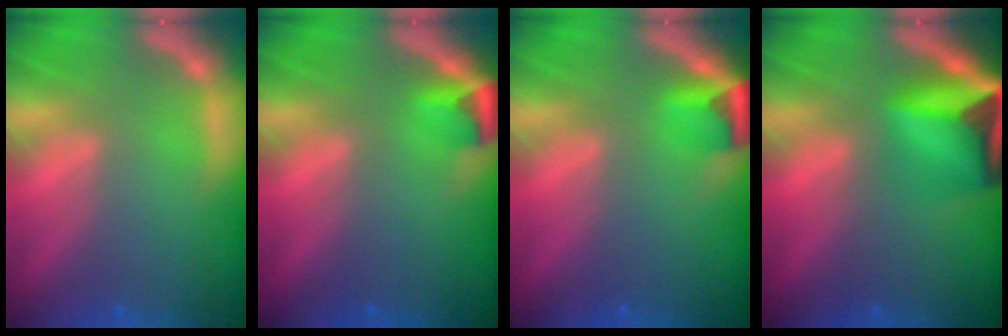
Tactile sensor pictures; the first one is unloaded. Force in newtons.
{"total": 2.4}
{"total": 2.9}
{"total": 9.5}